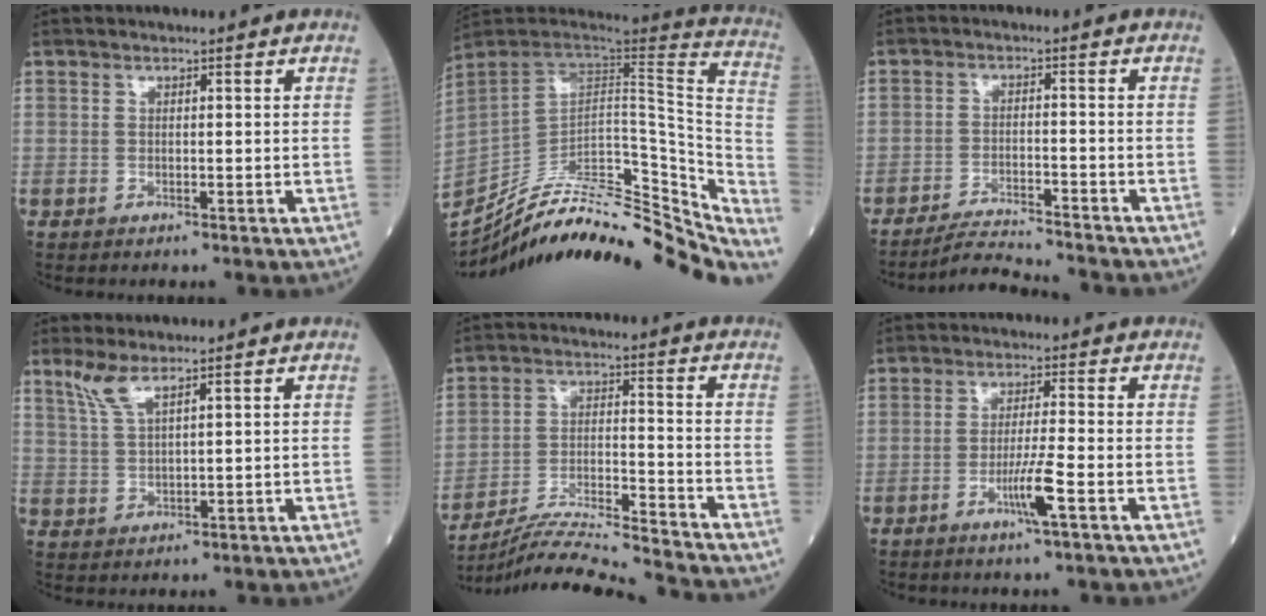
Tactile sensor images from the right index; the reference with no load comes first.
{"total": 32.5, "force": [-28.2, 8.2, 13.8], "torque": [-0.152, -0.012, -0.384]}
{"total": 7.1, "force": [-6.9, -0.7, 1.4], "torque": [-0.021, -0.012, -0.121]}
{"total": 3.8, "force": [2.8, 0.3, 2.5], "torque": [-0.063, 0.004, 0.064]}
{"total": 16.4, "force": [-15.8, -1.2, 4.6], "torque": [-0.080, -0.006, -0.254]}
{"total": 5.0, "force": [-2.2, -0.6, 4.5], "torque": [-0.086, -0.010, -0.043]}